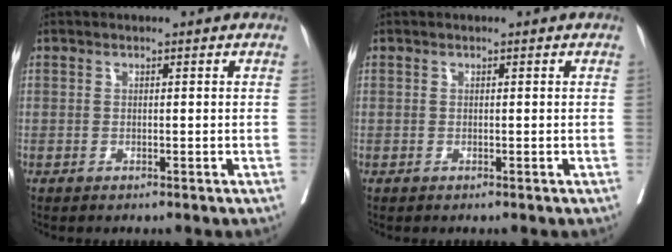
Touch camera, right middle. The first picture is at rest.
{"total": 0.0}